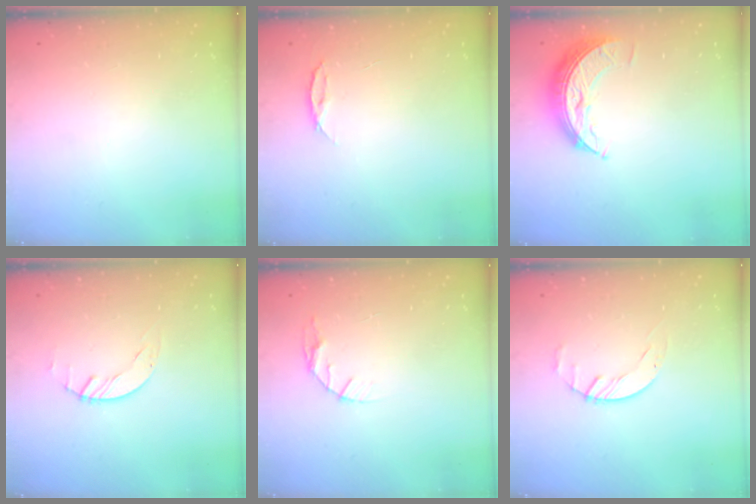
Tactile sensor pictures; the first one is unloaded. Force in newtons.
{"total": 4.0, "press": 4.0, "slide": 0.4}
{"total": 8.3, "press": 8.3, "slide": 0.6}
{"total": 1.5, "press": 1.4, "slide": 0.1}
{"total": 4.9, "press": 4.9, "slide": 0.6}
{"total": 1.8, "press": 1.7, "slide": 0.3}